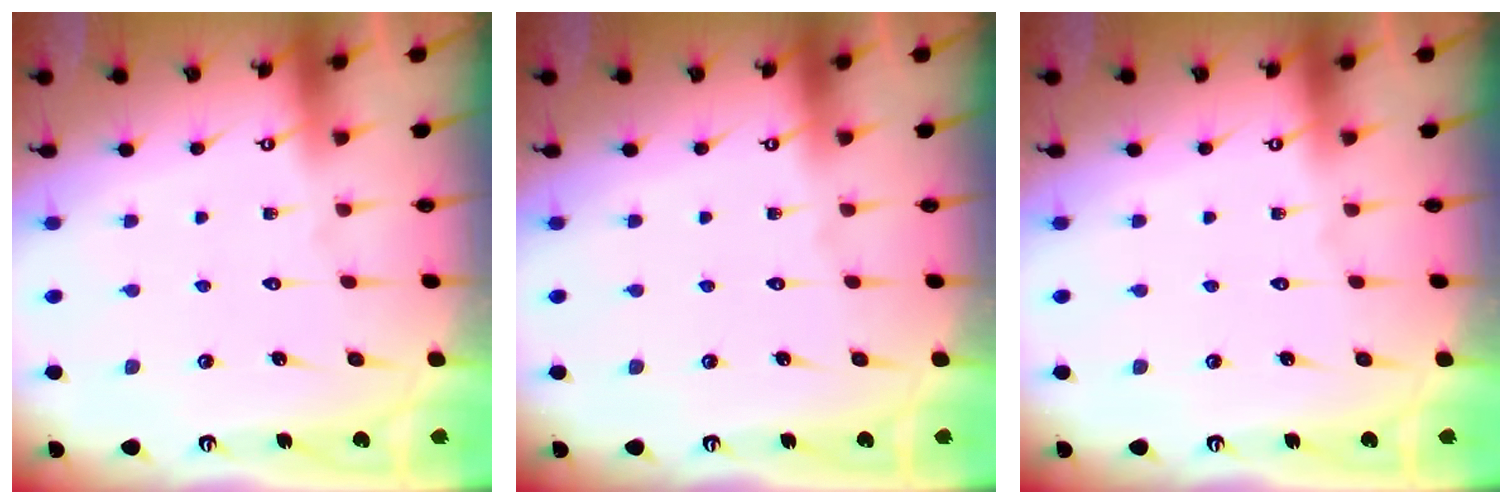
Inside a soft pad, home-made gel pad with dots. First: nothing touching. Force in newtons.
{"total": 0.0}
{"total": 0.0}